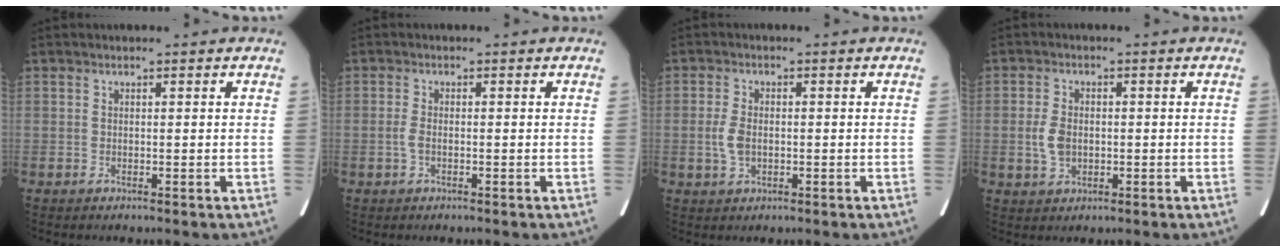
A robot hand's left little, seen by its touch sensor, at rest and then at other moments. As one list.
[{"total": 1.4, "force": [-0.5, 0.6, 1.2], "torque": [-0.032, 0.000, -0.010]}, {"total": 3.2, "force": [-0.5, 2.0, 2.5], "torque": [-0.062, 0.001, -0.009]}, {"total": 3.7, "force": [-0.5, 2.6, 2.6], "torque": [-0.062, 0.002, -0.006]}]